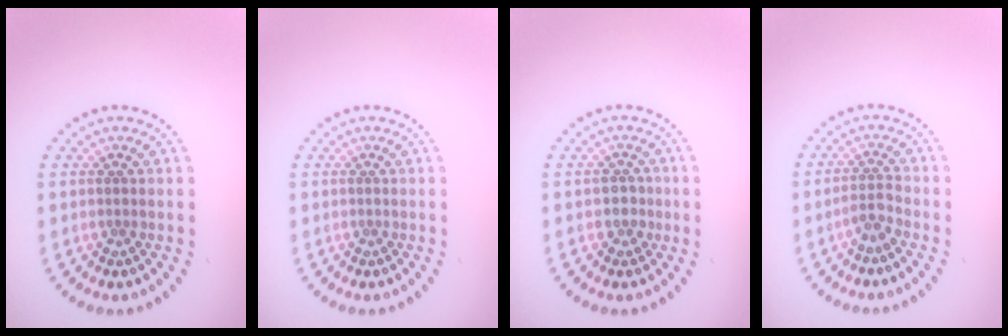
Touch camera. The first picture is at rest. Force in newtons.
{"total": 0.0}
{"total": 1.5, "press": 1.4, "slide": 0.7}
{"total": 1.9, "press": 1.4, "slide": 1.2}